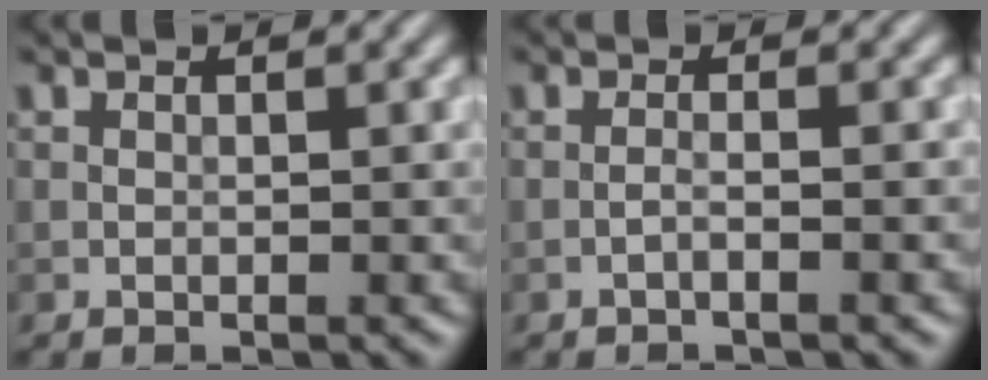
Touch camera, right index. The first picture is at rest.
{"total": 1.4, "force": [-0.7, 0.2, 1.2], "torque": [-0.019, 0.005, -0.018]}